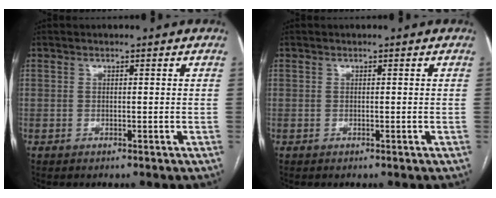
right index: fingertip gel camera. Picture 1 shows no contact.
{"total": 0.0}